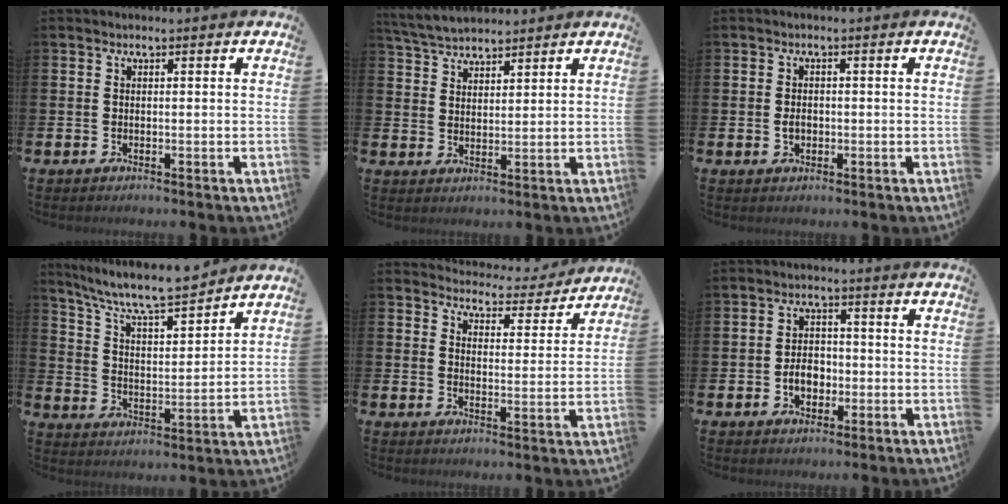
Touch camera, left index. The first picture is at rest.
{"total": 4.5, "force": [4.4, 0.7, 0.5], "torque": [-0.029, -0.015, 0.082]}
{"total": 1.6, "force": [-0.2, 1.2, 1.1], "torque": [-0.018, 0.006, -0.006]}
{"total": 8.3, "force": [7.8, 0.7, 2.6], "torque": [-0.087, -0.053, 0.136]}
{"total": 4.3, "force": [4.2, 1.0, 0.1], "torque": [-0.011, -0.040, 0.067]}
{"total": 3.8, "force": [-1.1, 2.7, 2.4], "torque": [-0.026, -0.004, -0.028]}